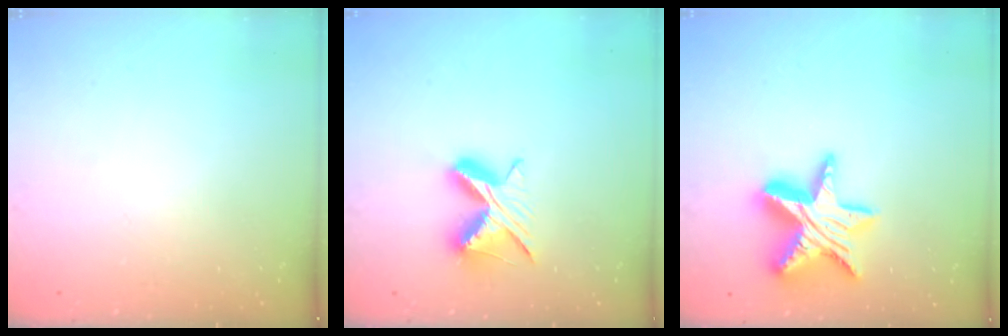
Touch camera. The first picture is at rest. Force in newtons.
{"total": 8.6, "press": 8.5, "slide": 1.3}
{"total": 16.5, "press": 16.4, "slide": 1.2}